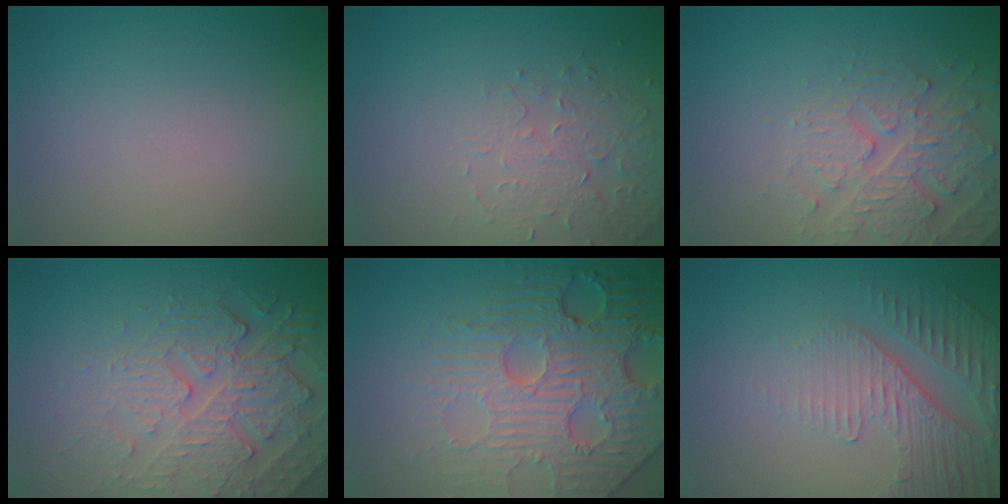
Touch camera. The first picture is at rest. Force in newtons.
{"total": 1.9, "press": 1.5, "slide": 1.1}
{"total": 4.2, "press": 4.1, "slide": 0.8}
{"total": 4.4, "press": 4.1, "slide": 1.7}
{"total": 7.7, "press": 5.9, "slide": 4.9}
{"total": 4.9, "press": 3.3, "slide": 3.7}